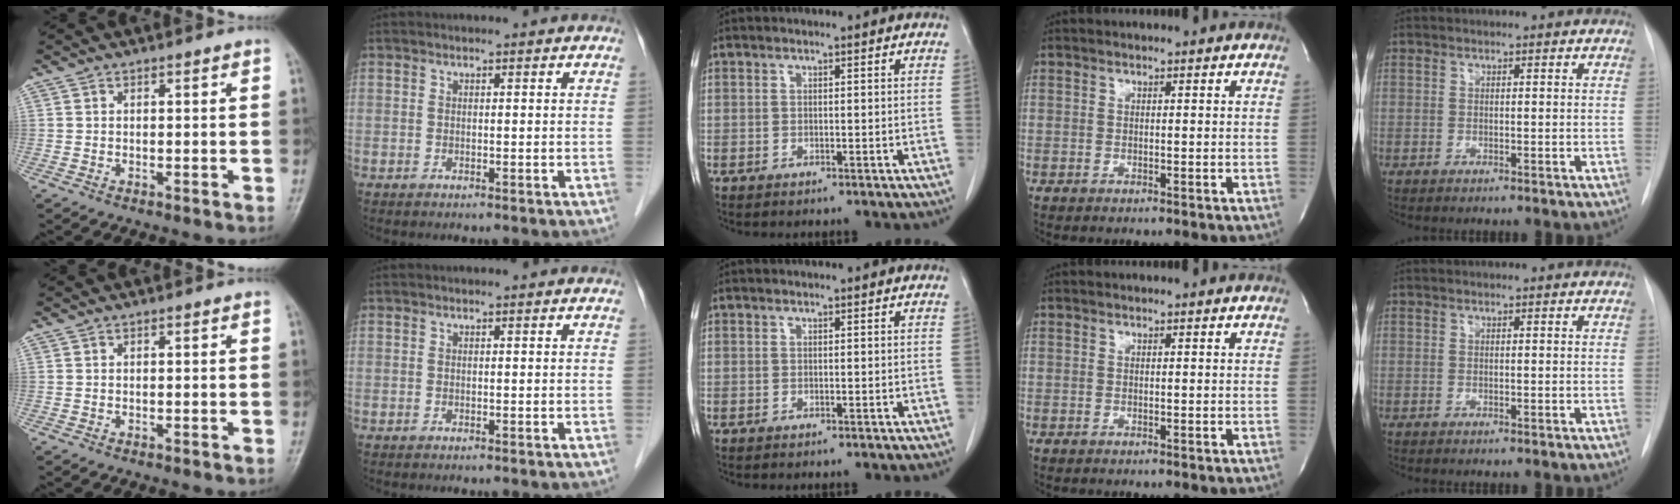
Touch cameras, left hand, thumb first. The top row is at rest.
{}